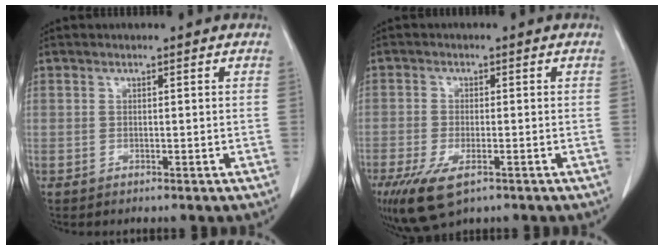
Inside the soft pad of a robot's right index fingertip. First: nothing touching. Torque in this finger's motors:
{"motor_torque": [1.03, -0.99, 0.37, 0.08]}